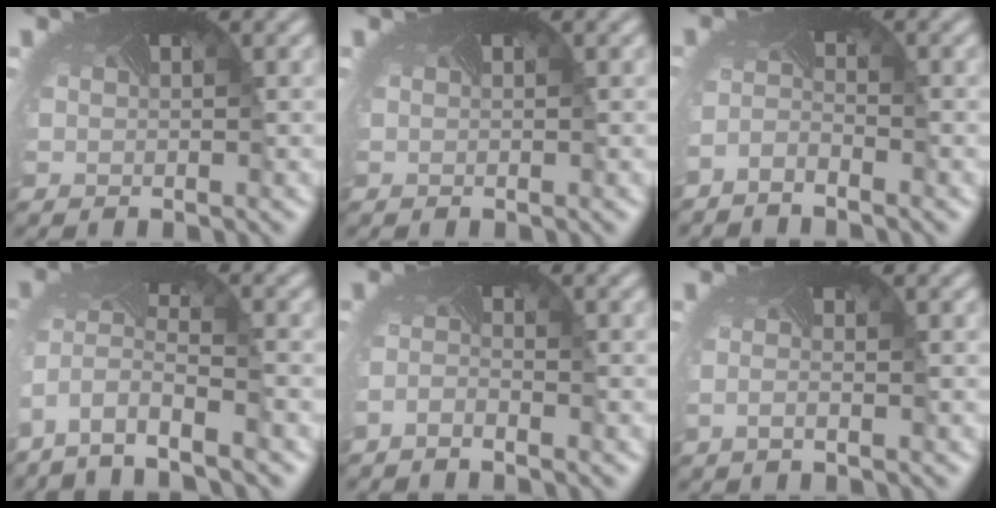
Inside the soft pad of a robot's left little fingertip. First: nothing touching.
{"total": 0.0}
{"total": 1.7, "force": [-1.7, -0.3, -0.1], "torque": [-0.021, -0.013, -0.036]}
{"total": 6.3, "force": [-4.2, 2.2, 4.2], "torque": [-0.110, -0.025, -0.070]}
{"total": 1.4, "force": [-1.3, -0.4, -0.1], "torque": [-0.020, -0.013, -0.026]}
{"total": 0.8, "force": [-0.7, -0.1, 0.4], "torque": [-0.015, -0.013, -0.011]}